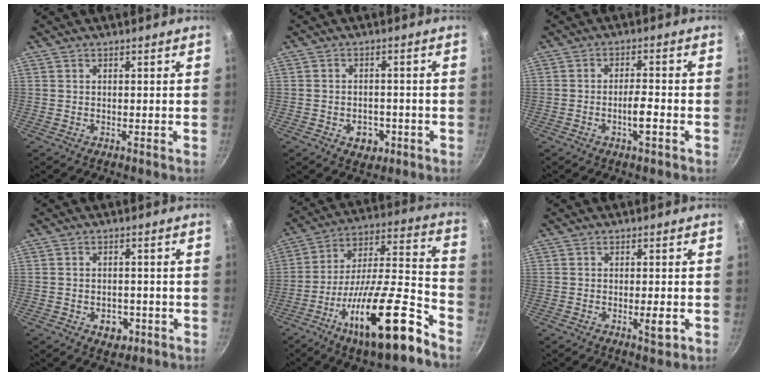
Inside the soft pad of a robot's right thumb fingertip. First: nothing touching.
{"total": 4.9, "force": [-1.9, 3.7, 2.7], "torque": [-0.025, 0.014, -0.019]}
{"total": 4.4, "force": [-1.9, 1.0, 3.8], "torque": [-0.063, 0.017, -0.032]}
{"total": 5.0, "force": [-1.9, 3.6, 2.9], "torque": [-0.027, 0.013, -0.018]}
{"total": 24.4, "force": [-13.2, 6.8, 19.4], "torque": [-0.277, 0.076, -0.226]}
{"total": 3.5, "force": [-1.2, 1.0, 3.1], "torque": [-0.047, 0.007, -0.015]}